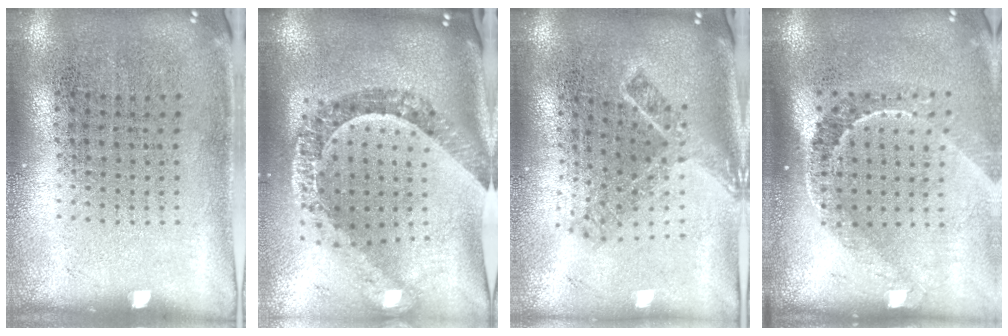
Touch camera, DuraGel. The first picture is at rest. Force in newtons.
{"total": 2.0, "press": 1.8, "slide": 0.9}
{"total": 2.0, "press": 1.4, "slide": 1.4}
{"total": 2.2, "press": 1.5, "slide": 1.6}